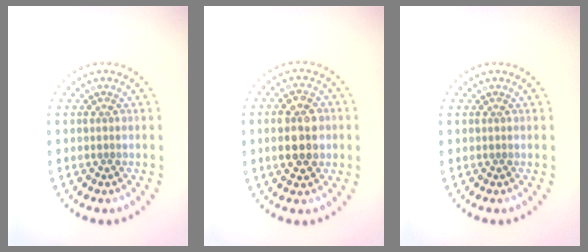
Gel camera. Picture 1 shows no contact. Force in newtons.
{"total": 4.8, "press": 4.8, "slide": 0.1}
{"total": 0.0}